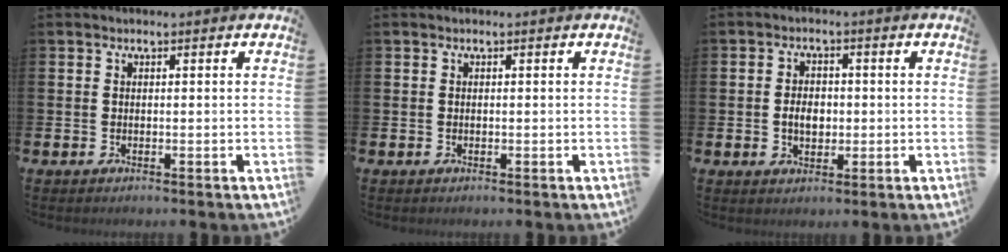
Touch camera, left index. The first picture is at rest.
{"total": 0.0}
{"total": 3.6, "force": [-0.3, 2.5, 2.5], "torque": [-0.033, 0.002, -0.011]}